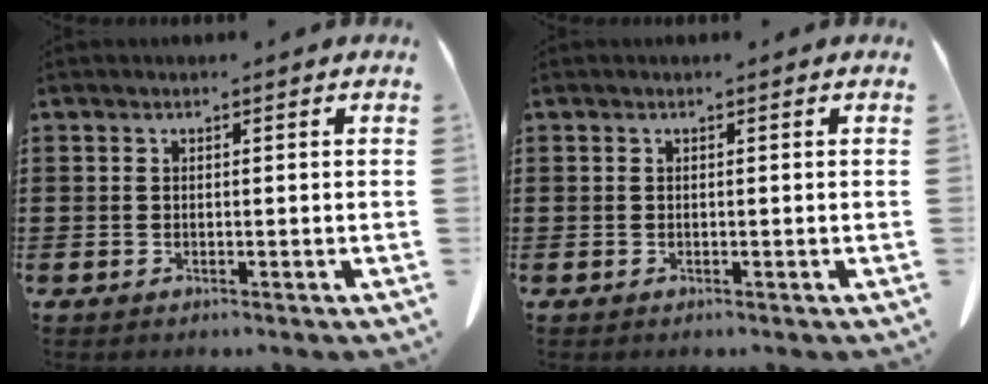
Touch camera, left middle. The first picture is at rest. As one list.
[{"total": 0.0}]